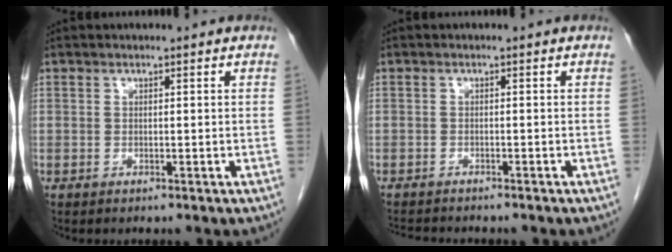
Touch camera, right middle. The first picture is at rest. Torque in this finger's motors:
{"motor_torque": [0.06, -0.04, 0.01, 0.01]}